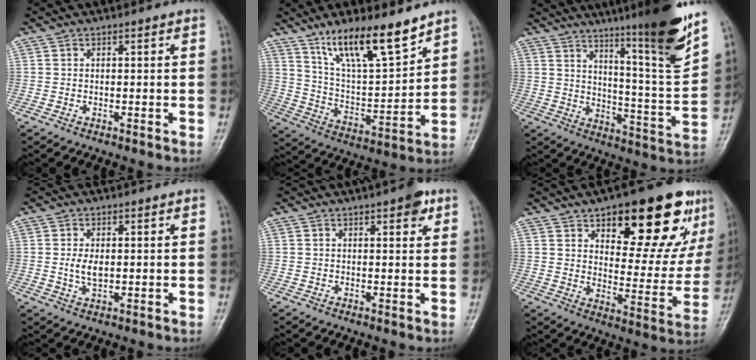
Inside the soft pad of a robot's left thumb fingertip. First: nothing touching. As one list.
[{"total": 15.4, "force": [10.9, 3.5, 10.3], "torque": [-0.162, -0.062, 0.208]}, {"total": 19.0, "force": [12.4, 1.2, 14.4], "torque": [-0.186, -0.075, 0.188]}, {"total": 3.5, "force": [0.2, 1.9, 2.9], "torque": [-0.058, -0.005, 0.004]}, {"total": 3.7, "force": [2.0, 1.4, 2.7], "torque": [-0.025, -0.006, 0.021]}, {"total": 23.2, "force": [12.3, 9.5, 17.2], "torque": [-0.180, -0.040, 0.178]}]